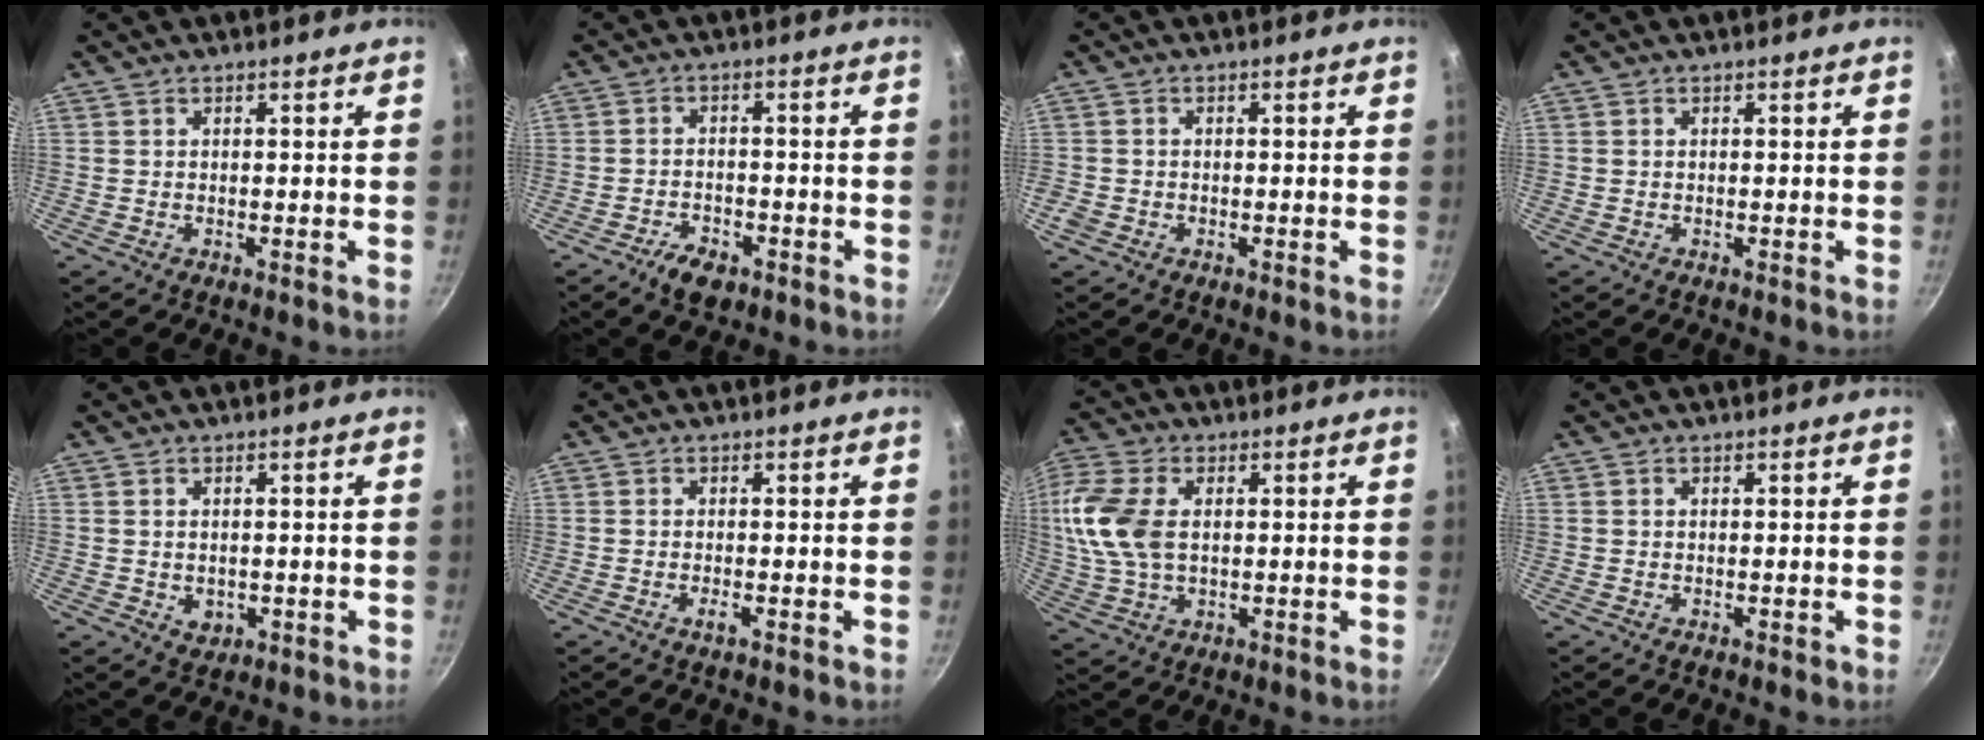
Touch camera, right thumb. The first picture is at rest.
{"total": 5.4, "force": [-3.4, 2.9, 2.9], "torque": [-0.047, 0.024, -0.053]}
{"total": 2.0, "force": [-1.0, 1.6, 0.7], "torque": [-0.014, 0.001, -0.020]}
{"total": 0.0}
{"total": 2.9, "force": [0.0, 2.2, 1.8], "torque": [-0.027, -0.004, 0.004]}
{"total": 1.3, "force": [-0.6, 0.4, 1.1], "torque": [-0.026, 0.001, -0.013]}
{"total": 12.4, "force": [1.6, 7.9, 9.4], "torque": [-0.196, 0.008, 0.026]}
{"total": 0.6, "force": [0.0, 0.5, 0.4], "torque": [-0.001, 0.003, 0.000]}